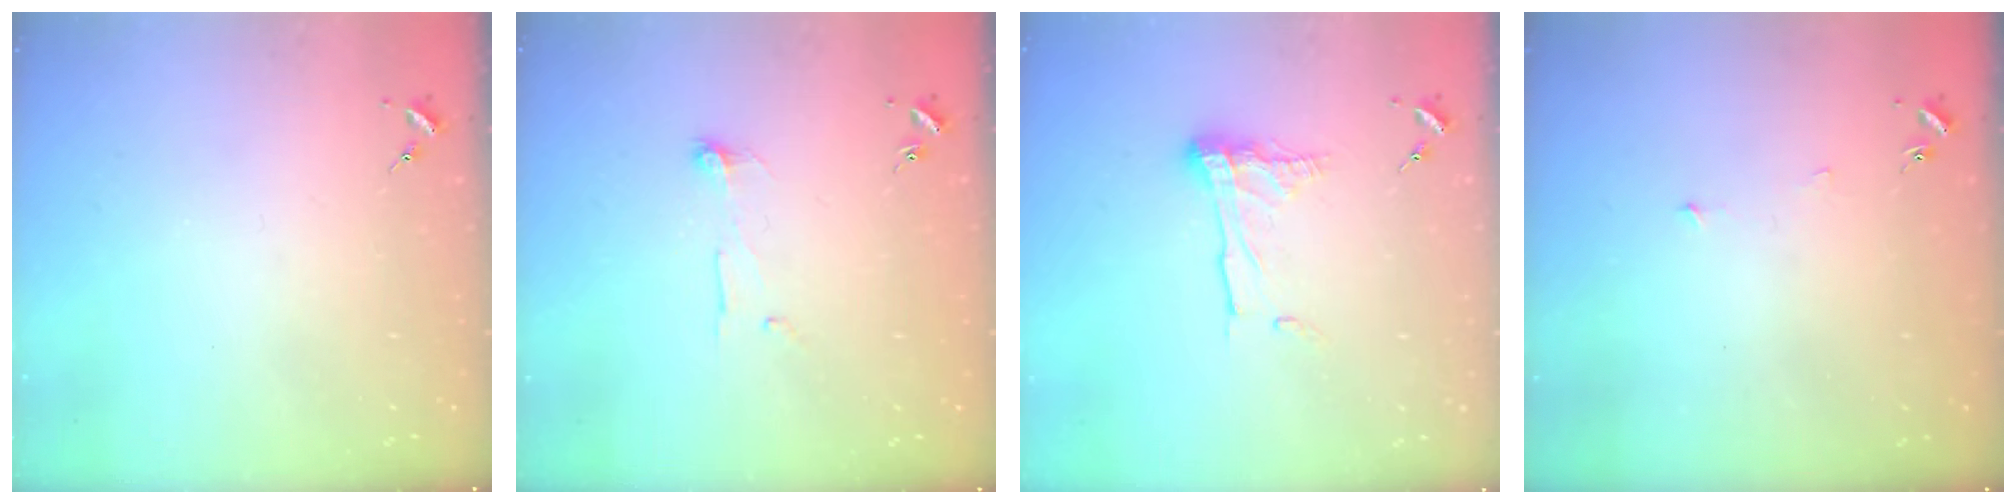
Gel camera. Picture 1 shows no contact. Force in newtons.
{"total": 6.2, "press": 6.2, "slide": 0.4}
{"total": 11.0, "press": 10.9, "slide": 1.0}
{"total": 3.3, "press": 3.3, "slide": 0.3}